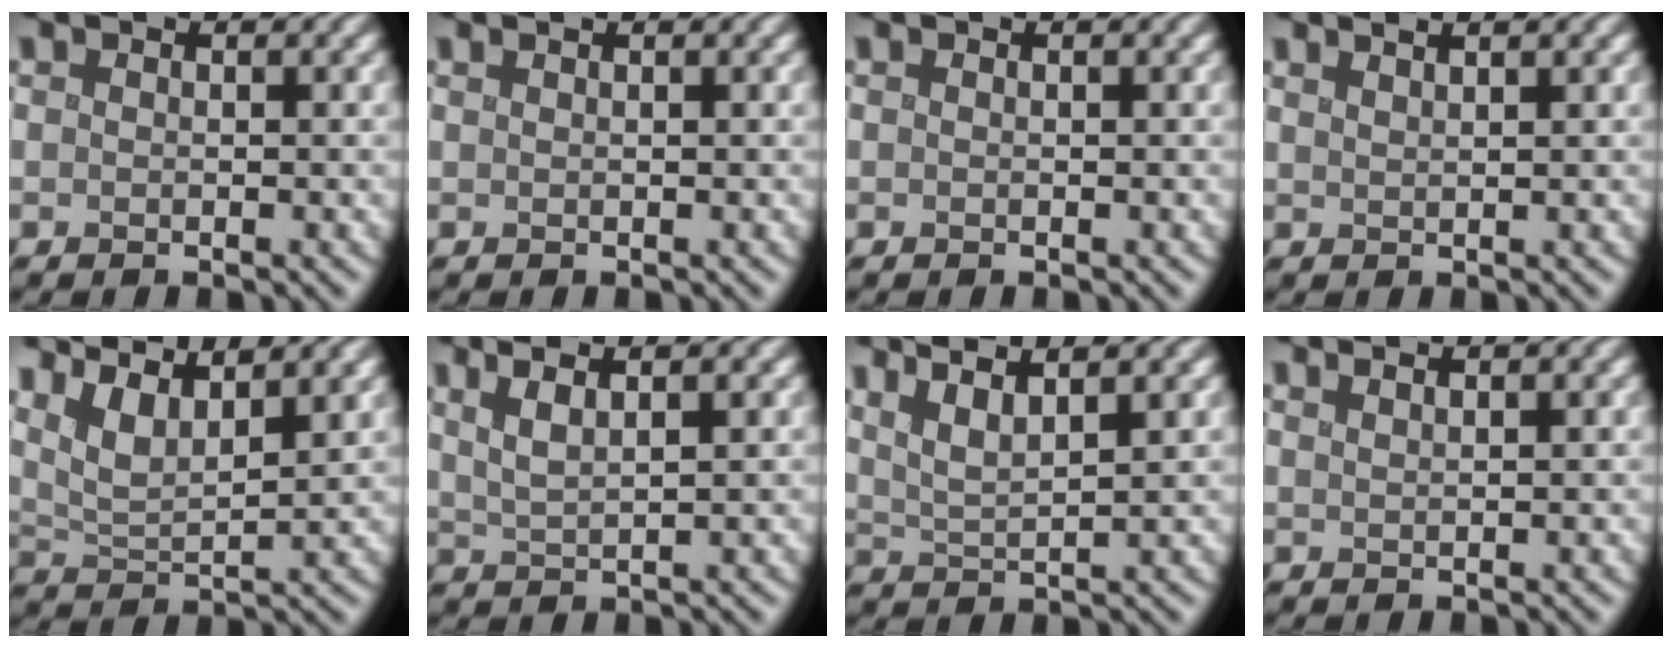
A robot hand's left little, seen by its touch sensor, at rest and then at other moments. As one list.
[{"total": 1.1, "force": [0.7, 0.5, 0.6], "torque": [0.003, 0.000, -0.004]}, {"total": 0.0}, {"total": 2.0, "force": [1.7, 0.6, 0.9], "torque": [0.011, 0.011, 0.004]}, {"total": 7.2, "force": [5.1, 2.5, 4.4], "torque": [-0.096, 0.023, 0.083]}, {"total": 2.7, "force": [1.3, 0.4, 2.3], "torque": [-0.047, 0.005, 0.032]}, {"total": 4.7, "force": [3.2, 0.9, 3.2], "torque": [-0.062, 0.016, 0.052]}, {"total": 1.5, "force": [1.3, 0.5, 0.7], "torque": [0.009, 0.006, 0.000]}]